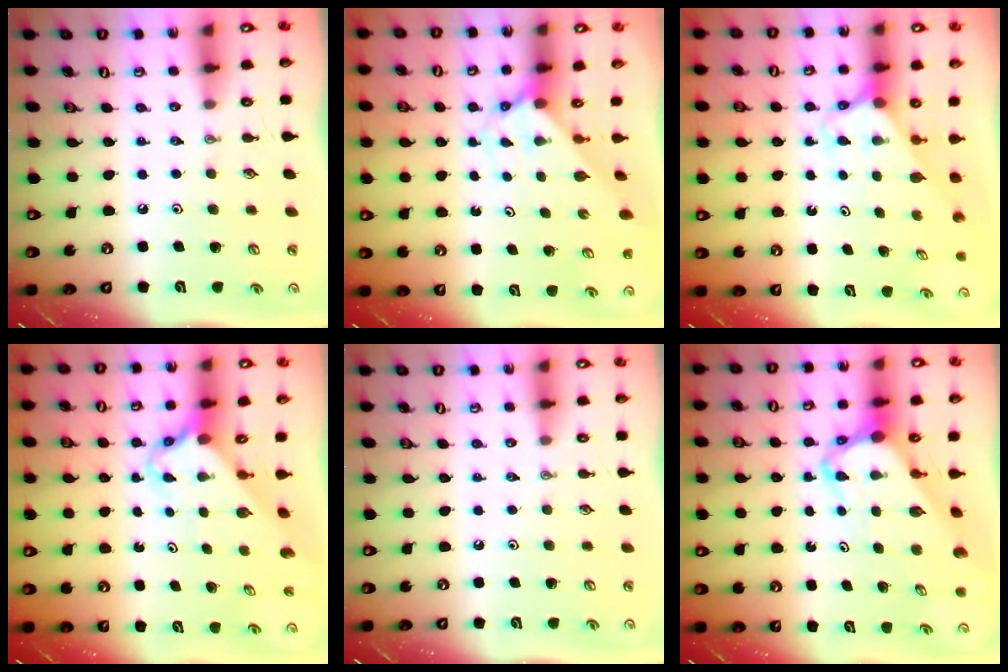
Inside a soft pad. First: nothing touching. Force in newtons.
{"total": 2.4, "press": 2.4, "slide": 0.2}
{"total": 2.5, "press": 2.5, "slide": 0.2}
{"total": 2.6, "press": 2.6, "slide": 0.3}
{"total": 0.0}
{"total": 4.7, "press": 4.7, "slide": 0.2}